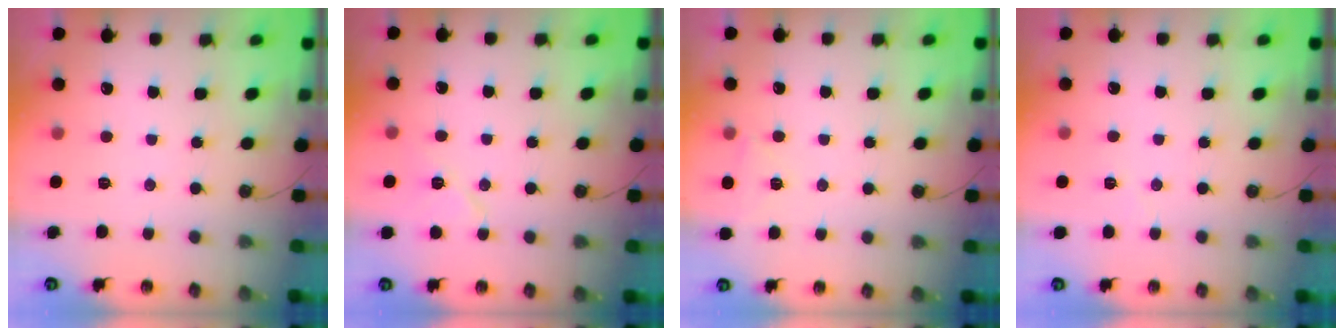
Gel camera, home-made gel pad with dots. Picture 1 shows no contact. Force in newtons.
{"total": 7.5, "press": 7.4, "slide": 0.9}
{"total": 4.5, "press": 4.5, "slide": 0.2}
{"total": 2.6, "press": 2.5, "slide": 0.8}